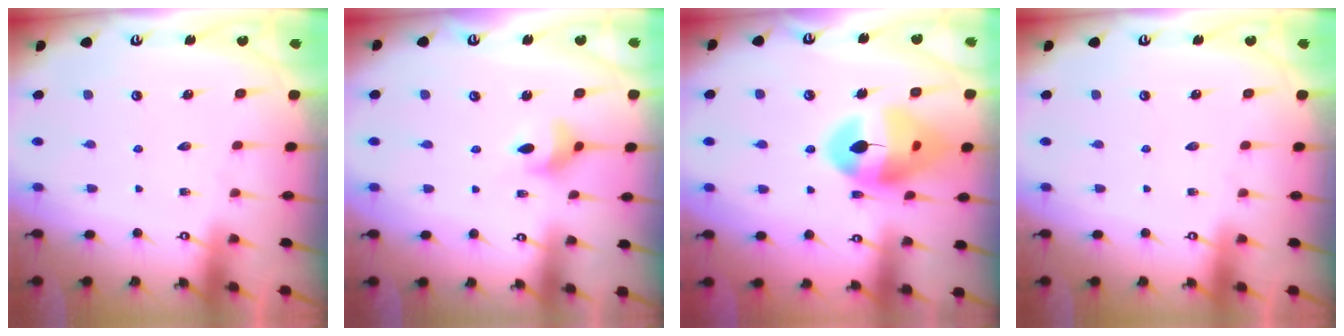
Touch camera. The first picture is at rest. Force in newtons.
{"total": 5.7, "press": 5.4, "slide": 1.6}
{"total": 16.5, "press": 16.4, "slide": 1.9}
{"total": 0.0}